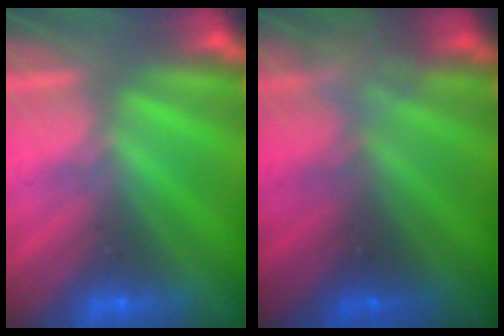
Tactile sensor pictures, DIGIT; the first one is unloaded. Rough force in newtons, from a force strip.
{"total": 2.3}